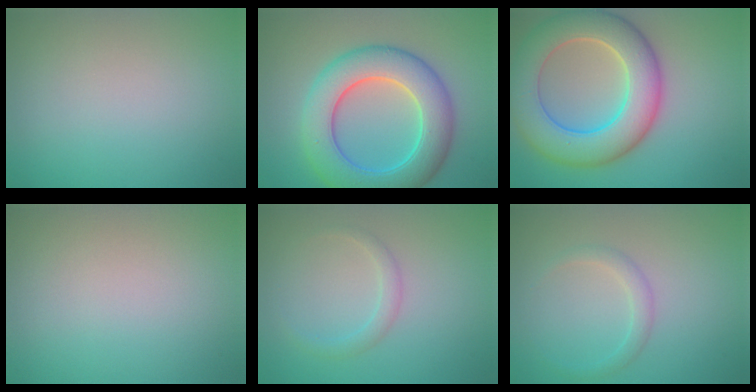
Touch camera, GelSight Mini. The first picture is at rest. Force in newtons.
{"total": 8.8, "press": 8.8, "slide": 0.1}
{"total": 9.5, "press": 9.5, "slide": 0.8}
{"total": 0.0}
{"total": 1.4, "press": 1.4, "slide": 0.0}
{"total": 1.5, "press": 1.5, "slide": 0.1}